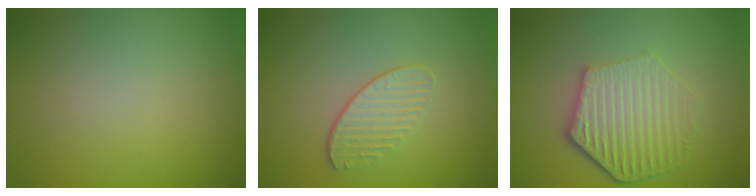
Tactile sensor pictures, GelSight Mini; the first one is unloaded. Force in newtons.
{"total": 1.9, "press": 1.5, "slide": 1.2}
{"total": 6.1, "press": 4.6, "slide": 4.0}